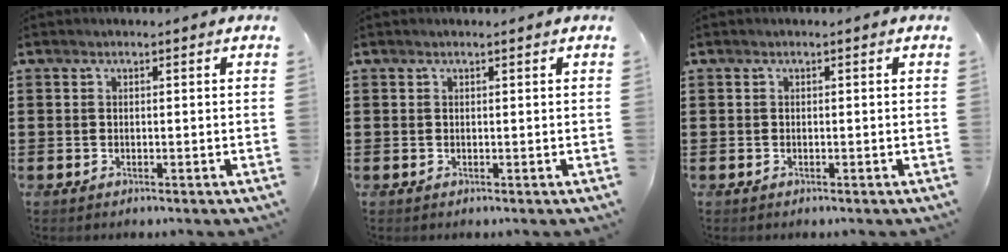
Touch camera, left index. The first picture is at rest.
{"total": 0.0}
{"total": 0.0}